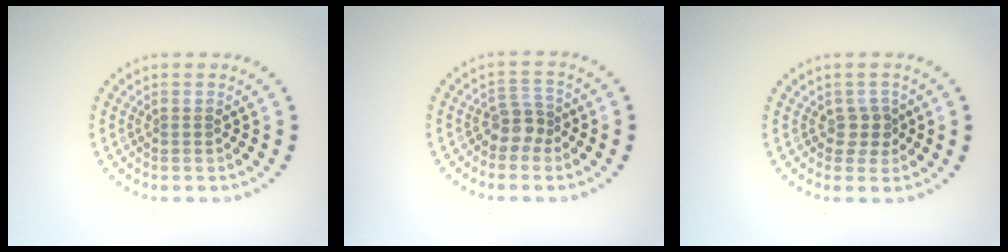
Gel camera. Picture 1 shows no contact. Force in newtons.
{"total": 2.4, "press": 1.9, "slide": 1.5}
{"total": 1.6, "press": 1.3, "slide": 0.9}